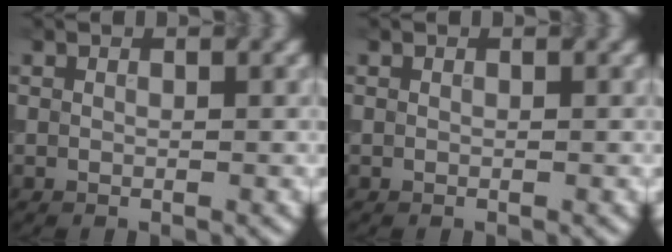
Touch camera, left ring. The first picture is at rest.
{"total": 0.0}